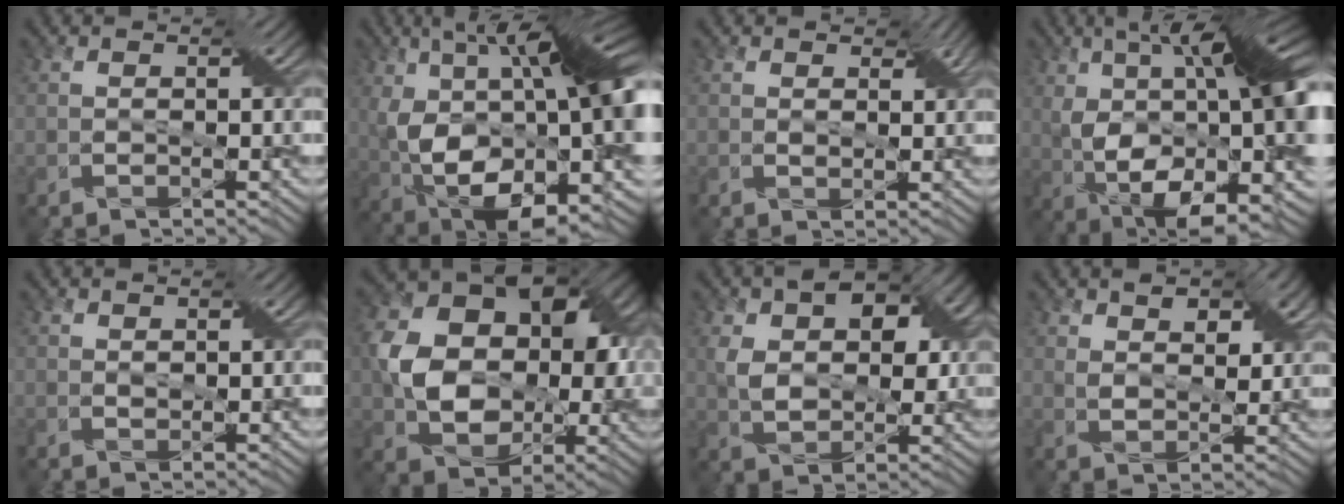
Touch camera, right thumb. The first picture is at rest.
{"total": 19.8, "force": [1.0, 10.5, 16.7], "torque": [-0.289, -0.011, 0.033]}
{"total": 2.2, "force": [1.1, 1.4, 1.3], "torque": [-0.027, -0.002, 0.019]}
{"total": 18.5, "force": [0.8, 8.5, 16.4], "torque": [-0.255, -0.002, 0.021]}
{"total": 0.7, "force": [0.4, 0.5, 0.4], "torque": [-0.012, -0.001, 0.011]}
{"total": 13.2, "force": [0.7, 9.9, 8.7], "torque": [-0.159, 0.006, 0.017]}
{"total": 10.7, "force": [2.9, 6.8, 7.6], "torque": [-0.144, 0.004, 0.047]}
{"total": 7.1, "force": [3.5, 4.1, 4.6], "torque": [-0.082, 0.000, 0.058]}